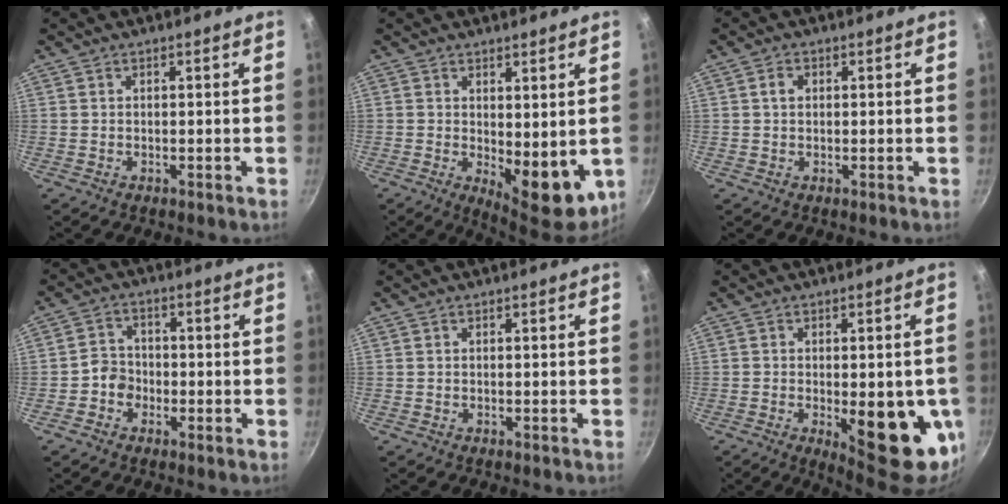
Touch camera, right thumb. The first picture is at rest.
{"total": 10.1, "force": [-0.2, 4.8, 8.9], "torque": [-0.091, -0.012, 0.011]}
{"total": 2.0, "force": [0.5, 1.5, 1.2], "torque": [-0.014, 0.006, 0.006]}
{"total": 4.1, "force": [-1.5, 3.6, 1.4], "torque": [0.002, 0.021, -0.033]}
{"total": 0.0}
{"total": 16.4, "force": [-3.5, 6.2, 14.8], "torque": [-0.155, -0.012, -0.034]}